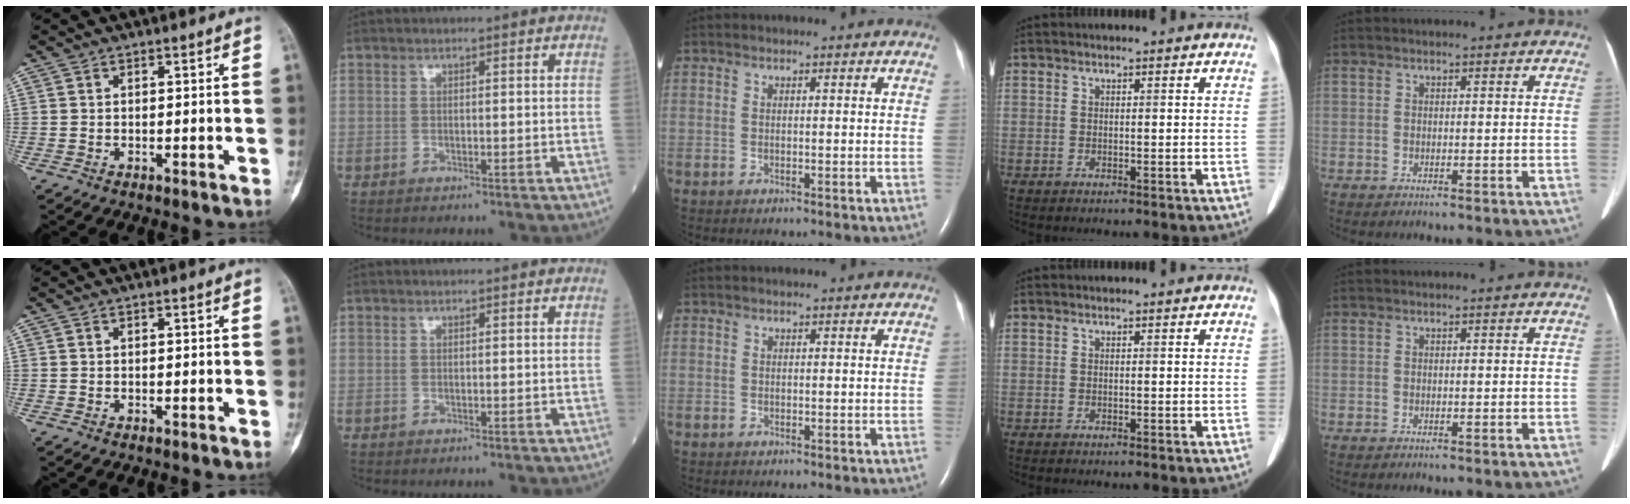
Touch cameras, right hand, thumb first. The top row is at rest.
{}